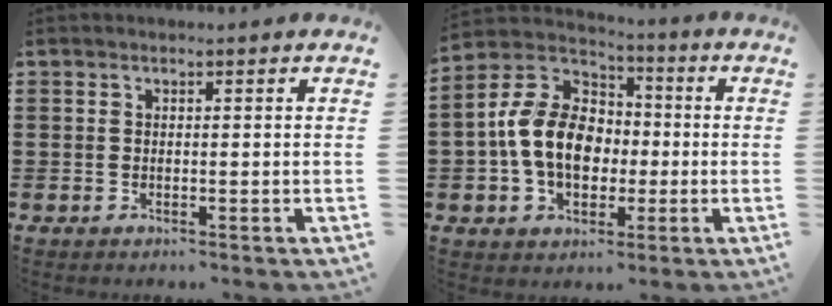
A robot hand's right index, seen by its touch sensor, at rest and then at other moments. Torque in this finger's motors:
{"motor_torque": [1.44, 0.70, 1.05, 0.21]}